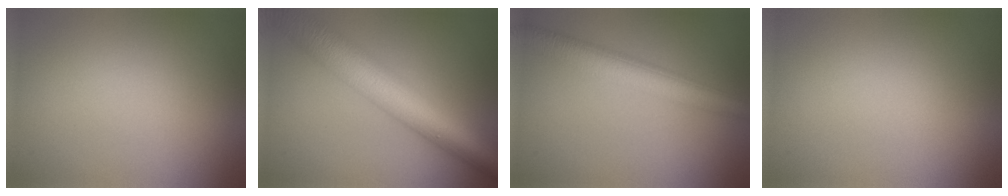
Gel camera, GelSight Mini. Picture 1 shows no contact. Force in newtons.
{"total": 8.8, "press": 8.8, "slide": 0.2}
{"total": 5.2, "press": 5.2, "slide": 0.1}
{"total": 0.0}